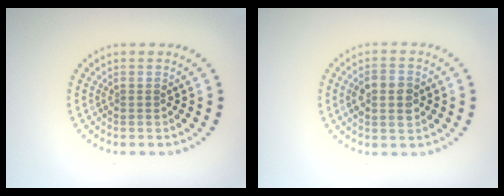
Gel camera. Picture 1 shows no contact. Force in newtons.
{"total": 3.3, "press": 3.3, "slide": 0.2}